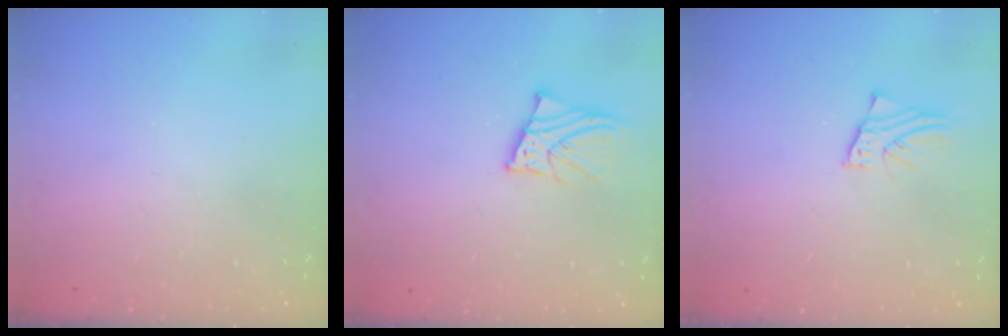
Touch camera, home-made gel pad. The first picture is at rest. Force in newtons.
{"total": 5.0, "press": 5.0, "slide": 0.7}
{"total": 1.9, "press": 1.9, "slide": 0.1}